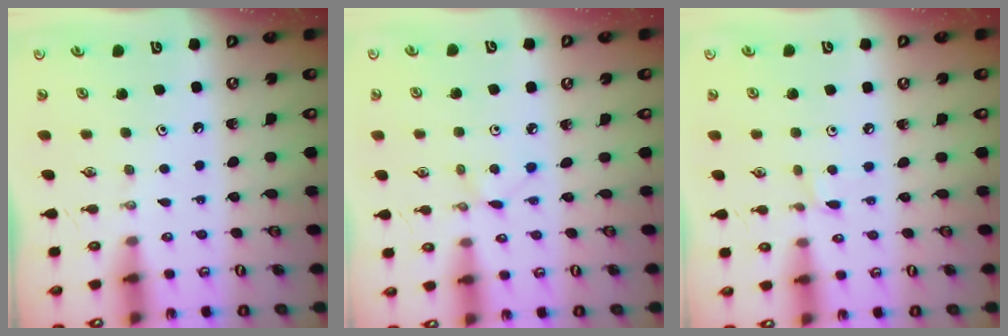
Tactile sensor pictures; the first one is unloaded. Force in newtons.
{"total": 2.9, "press": 2.9, "slide": 0.3}
{"total": 2.8, "press": 2.8, "slide": 0.4}